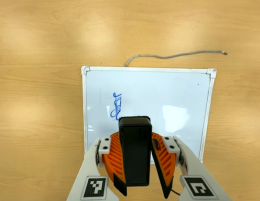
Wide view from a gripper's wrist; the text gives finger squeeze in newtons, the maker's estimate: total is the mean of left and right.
{"total": 10.9, "left": 10.6, "right": 11.3}